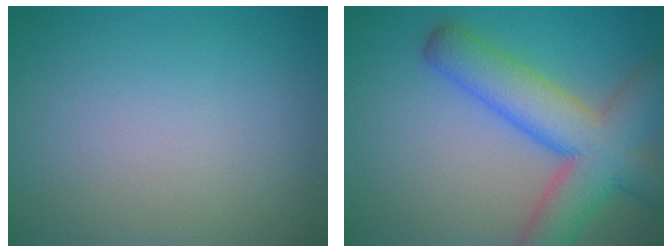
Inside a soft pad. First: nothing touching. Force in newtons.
{"total": 8.8, "press": 8.8, "slide": 0.4}